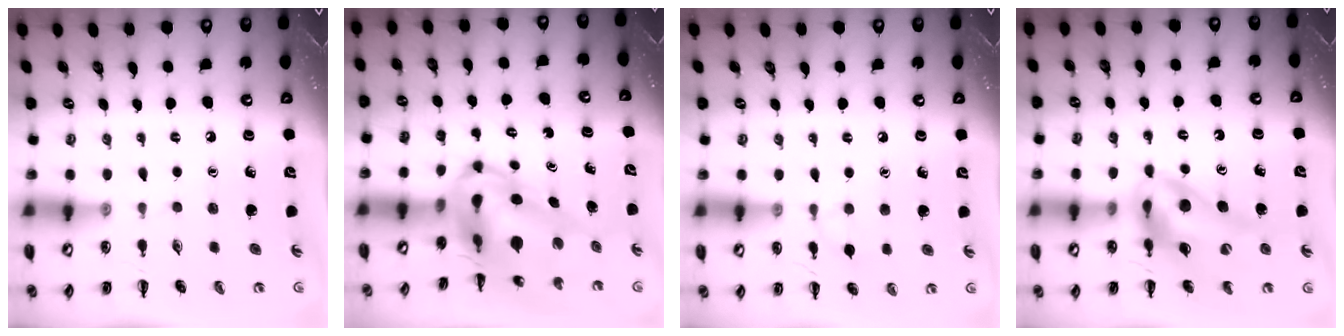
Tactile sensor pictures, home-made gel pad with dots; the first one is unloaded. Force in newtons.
{"total": 9.0, "press": 8.6, "slide": 2.7}
{"total": 5.6, "press": 5.3, "slide": 1.8}
{"total": 12.8, "press": 12.0, "slide": 4.2}